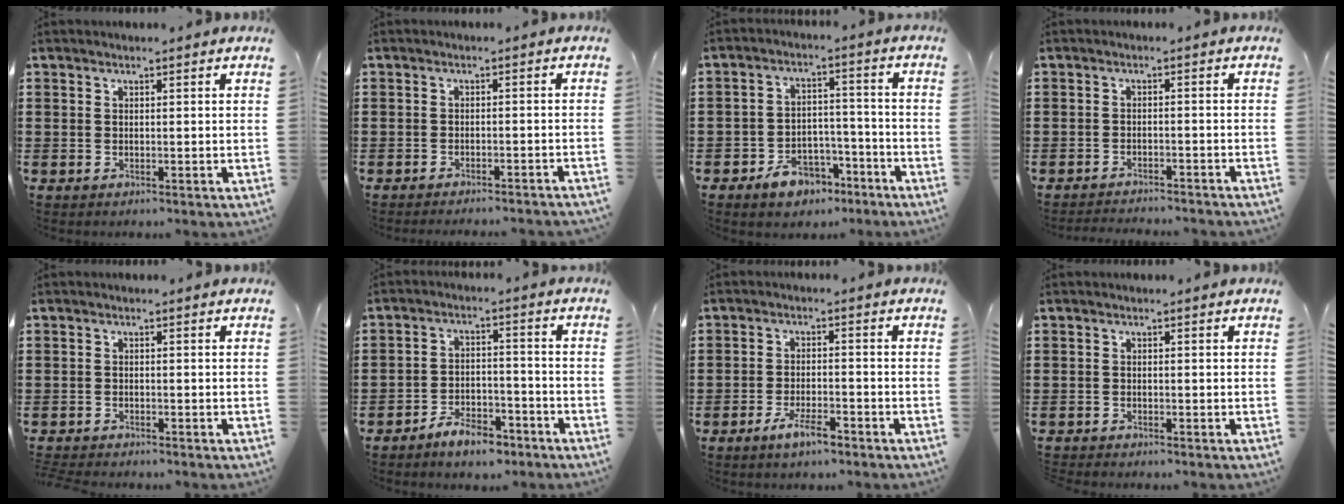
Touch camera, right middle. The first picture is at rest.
{"total": 1.7, "force": [-1.7, -0.2, 0.3], "torque": [-0.006, 0.004, -0.035]}
{"total": 6.1, "force": [-4.7, 3.2, 2.0], "torque": [-0.038, 0.023, -0.089]}
{"total": 2.3, "force": [-2.3, 0.0, 0.1], "torque": [-0.007, 0.001, -0.048]}
{"total": 1.1, "force": [-1.1, 0.1, 0.0], "torque": [-0.003, 0.001, -0.023]}
{"total": 5.8, "force": [-5.2, 1.7, 1.9], "torque": [-0.035, 0.014, -0.100]}
{"total": 4.4, "force": [-3.1, 1.1, 3.0], "torque": [-0.053, 0.004, -0.056]}
{"total": 0.7, "force": [-0.7, 0.1, 0.0], "torque": [-0.001, 0.000, -0.015]}